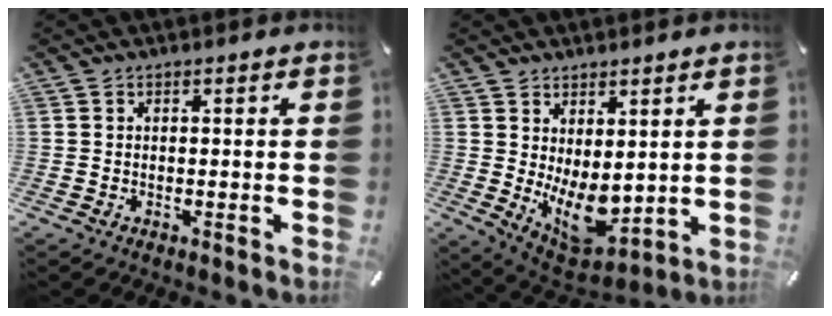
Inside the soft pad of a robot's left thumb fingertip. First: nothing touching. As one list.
[{"total": 10.0, "force": [0.4, 6.7, 7.4], "torque": [-0.101, -0.026, 0.014]}]